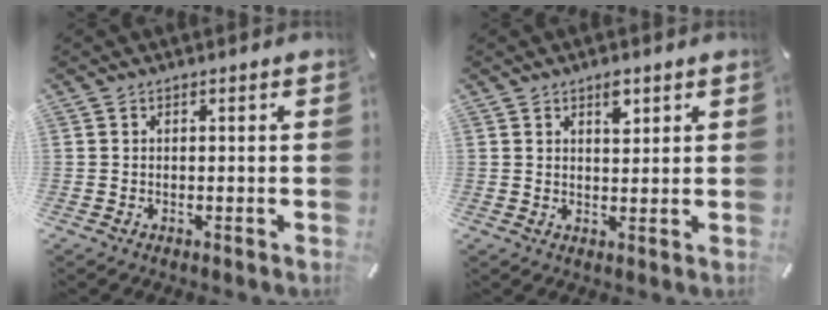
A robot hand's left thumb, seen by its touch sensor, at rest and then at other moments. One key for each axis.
{"total": 3.5, "fx": 2.2, "fy": 1.7, "fz": 2.2, "tx": -0.023, "ty": -0.007, "tz": 0.034}